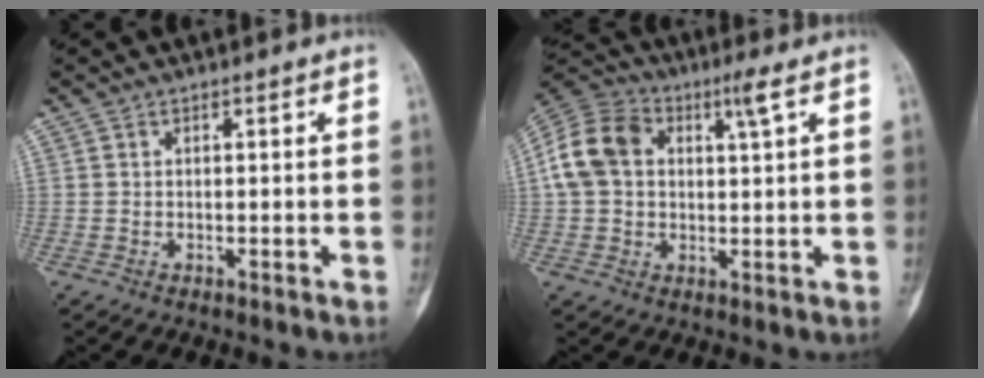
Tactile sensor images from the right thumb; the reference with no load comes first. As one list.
[{"total": 11.7, "force": [3.4, 6.3, 9.3], "torque": [-0.174, 0.034, 0.057]}]